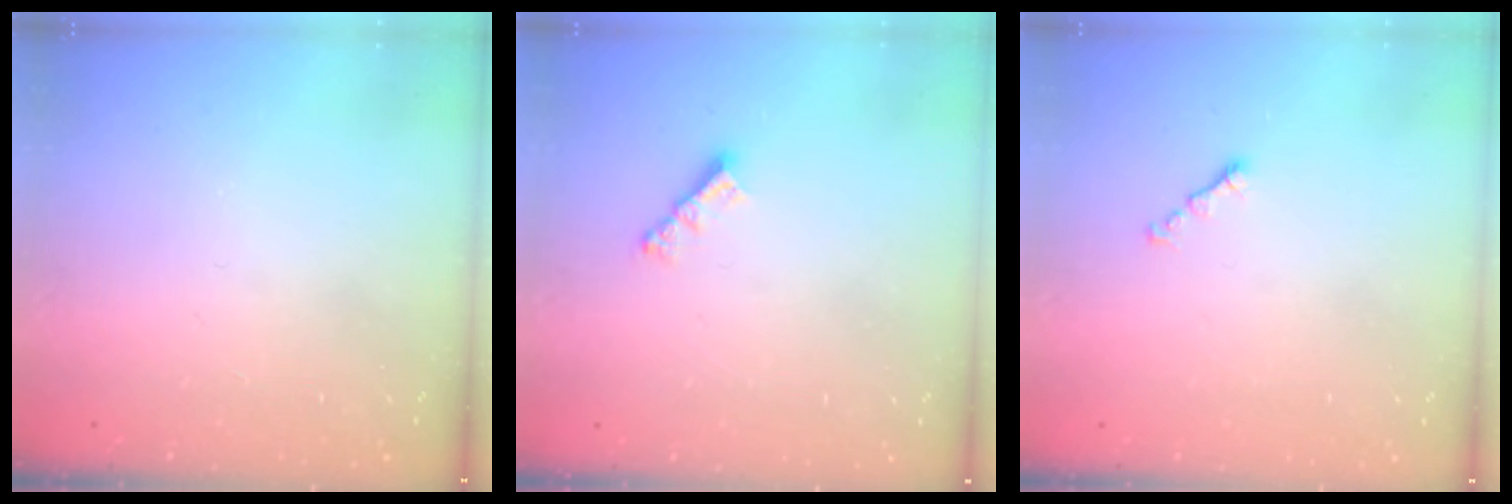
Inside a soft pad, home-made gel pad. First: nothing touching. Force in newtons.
{"total": 3.8, "press": 3.8, "slide": 0.2}
{"total": 0.8, "press": 0.6, "slide": 0.4}